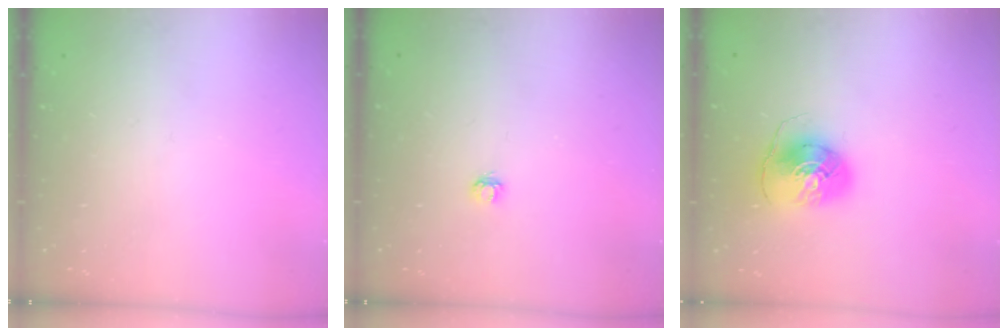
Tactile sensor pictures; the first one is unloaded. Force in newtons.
{"total": 3.2, "press": 3.2, "slide": 0.3}
{"total": 8.1, "press": 8.0, "slide": 1.2}